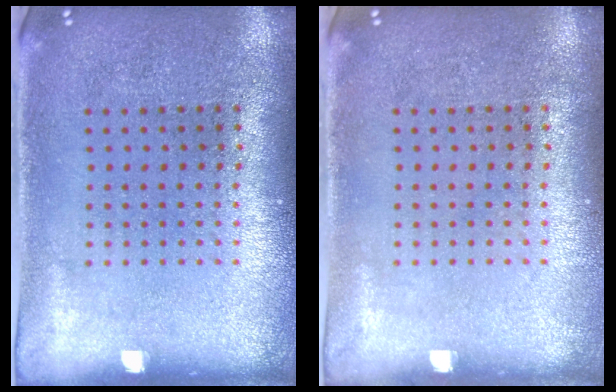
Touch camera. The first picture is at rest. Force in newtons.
{"total": 0.0}